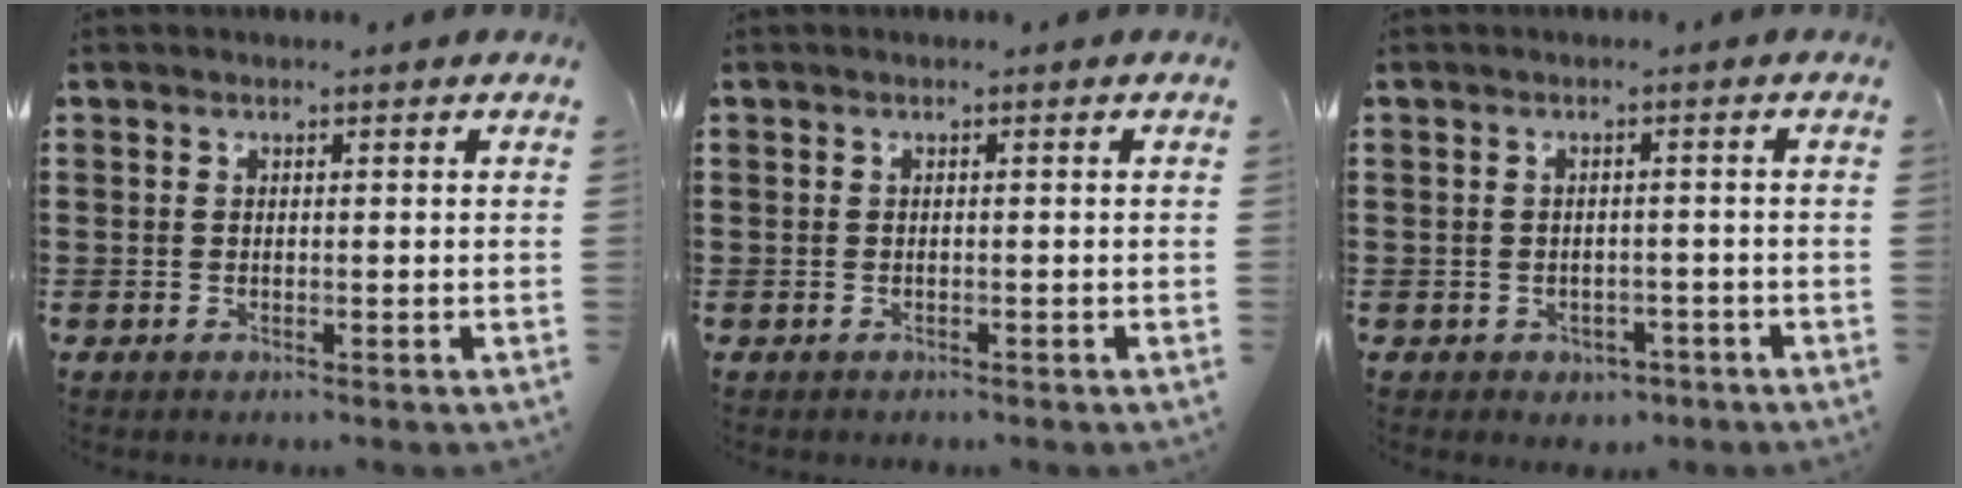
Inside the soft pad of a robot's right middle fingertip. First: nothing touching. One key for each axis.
{"total": 0.0}
{"total": 1.4, "fx": -1.0, "fy": 0.9, "fz": 0.0, "tx": -0.007, "ty": 0.000, "tz": -0.024}